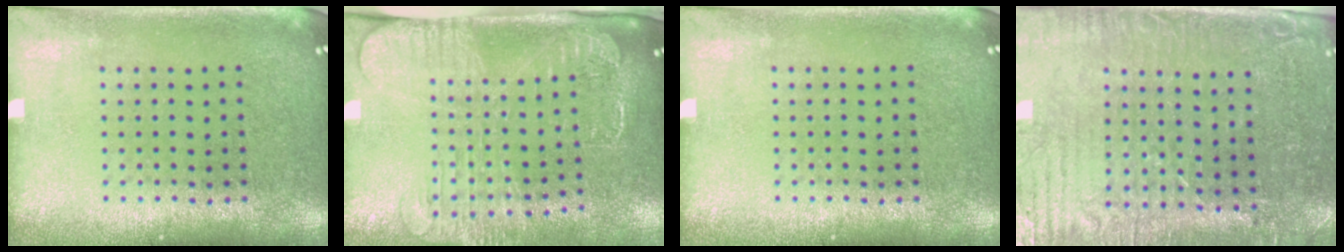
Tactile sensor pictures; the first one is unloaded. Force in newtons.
{"total": 2.7, "press": 2.1, "slide": 1.7}
{"total": 0.0}
{"total": 3.8, "press": 3.5, "slide": 1.6}